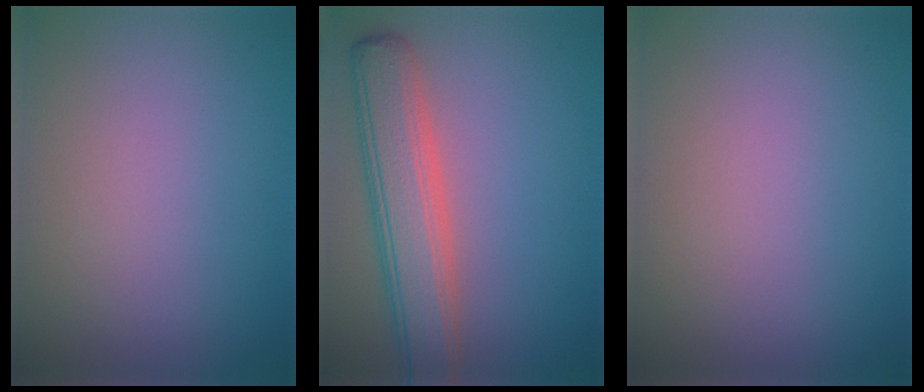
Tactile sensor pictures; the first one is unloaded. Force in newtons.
{"total": 6.5, "press": 6.5, "slide": 0.5}
{"total": 0.0}